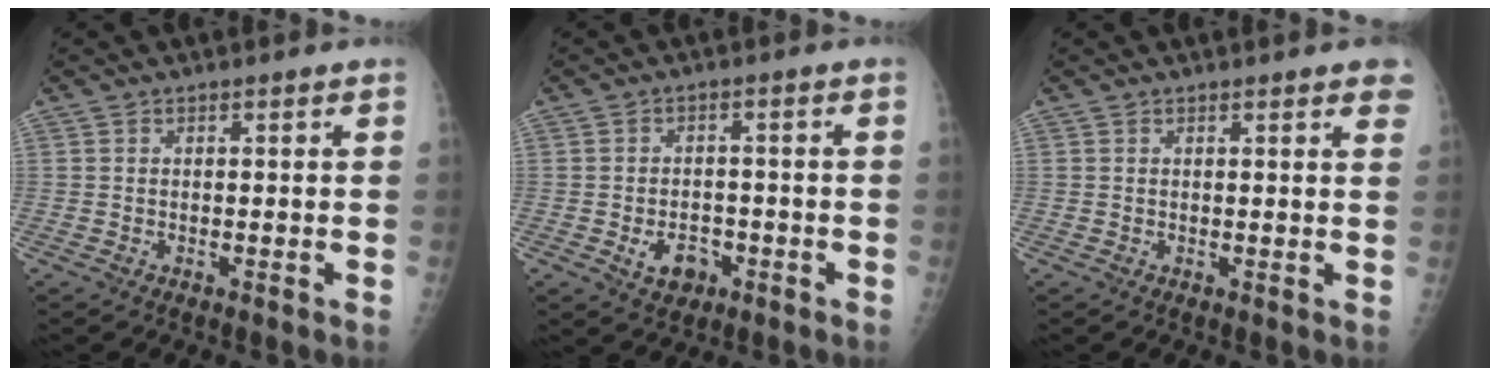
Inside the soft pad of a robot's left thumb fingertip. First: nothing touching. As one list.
[{"total": 5.2, "force": [-2.2, 3.8, 2.9], "torque": [-0.030, 0.015, -0.028]}, {"total": 3.7, "force": [2.4, 0.9, 2.7], "torque": [-0.017, 0.001, 0.022]}]